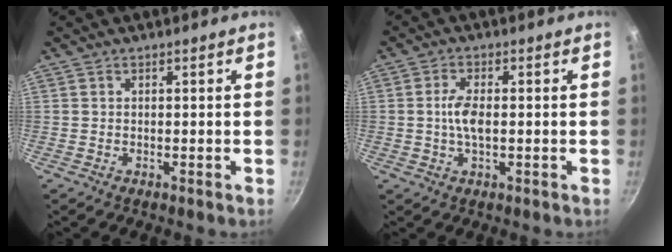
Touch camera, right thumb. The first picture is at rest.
{"total": 4.6, "force": [-0.1, 2.0, 4.2], "torque": [-0.085, 0.005, -0.005]}